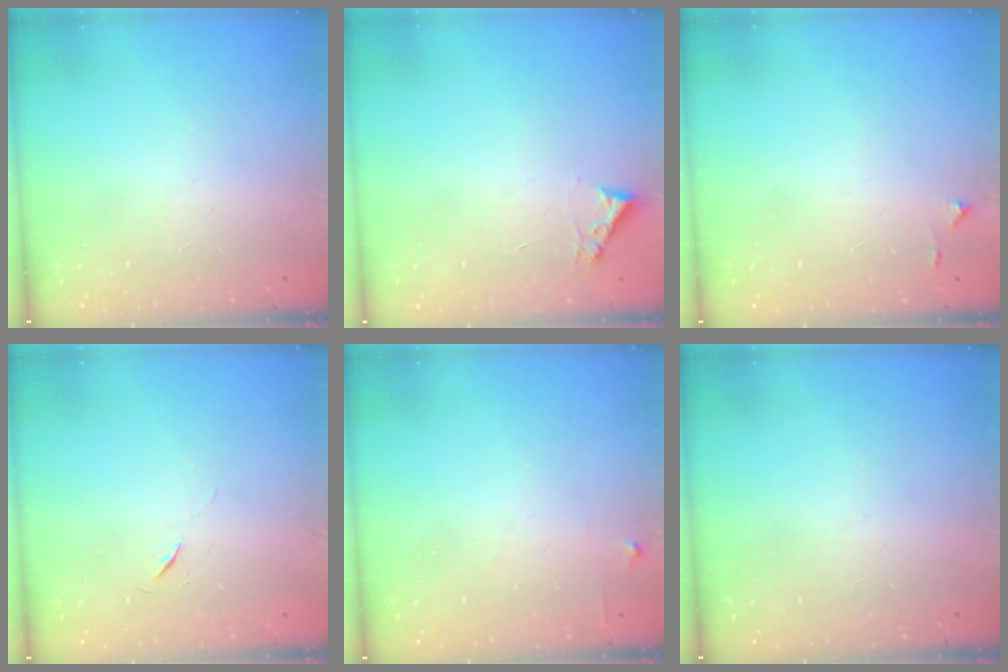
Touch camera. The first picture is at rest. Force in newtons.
{"total": 2.7, "press": 2.7, "slide": 0.3}
{"total": 4.3, "press": 4.2, "slide": 0.7}
{"total": 5.7, "press": 5.2, "slide": 2.4}
{"total": 4.8, "press": 4.8, "slide": 0.7}
{"total": 0.0}